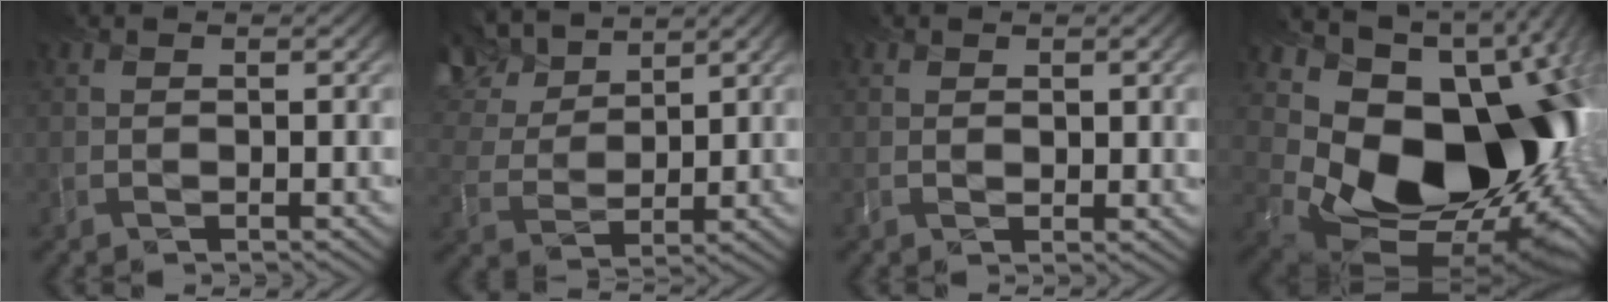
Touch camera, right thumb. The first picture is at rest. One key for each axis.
{"total": 8.7, "fx": 6.8, "fy": 3.7, "fz": 4.0, "tx": -0.113, "ty": 0.018, "tz": 0.134}
{"total": 1.6, "fx": 0.6, "fy": 1.0, "fz": 1.1, "tx": -0.017, "ty": -0.004, "tz": 0.018}
{"total": 19.5, "fx": 1.3, "fy": 14.1, "fz": 13.5, "tx": -0.209, "ty": -0.058, "tz": 0.082}